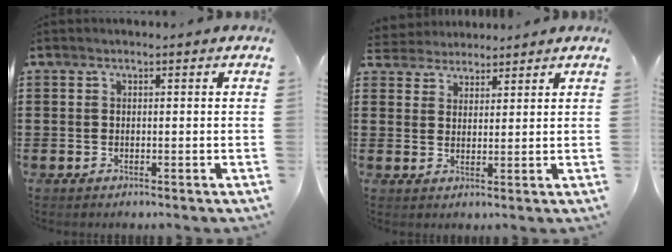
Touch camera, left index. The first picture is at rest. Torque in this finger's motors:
{"motor_torque": [0.83, 0.96, -0.13, 0.00]}